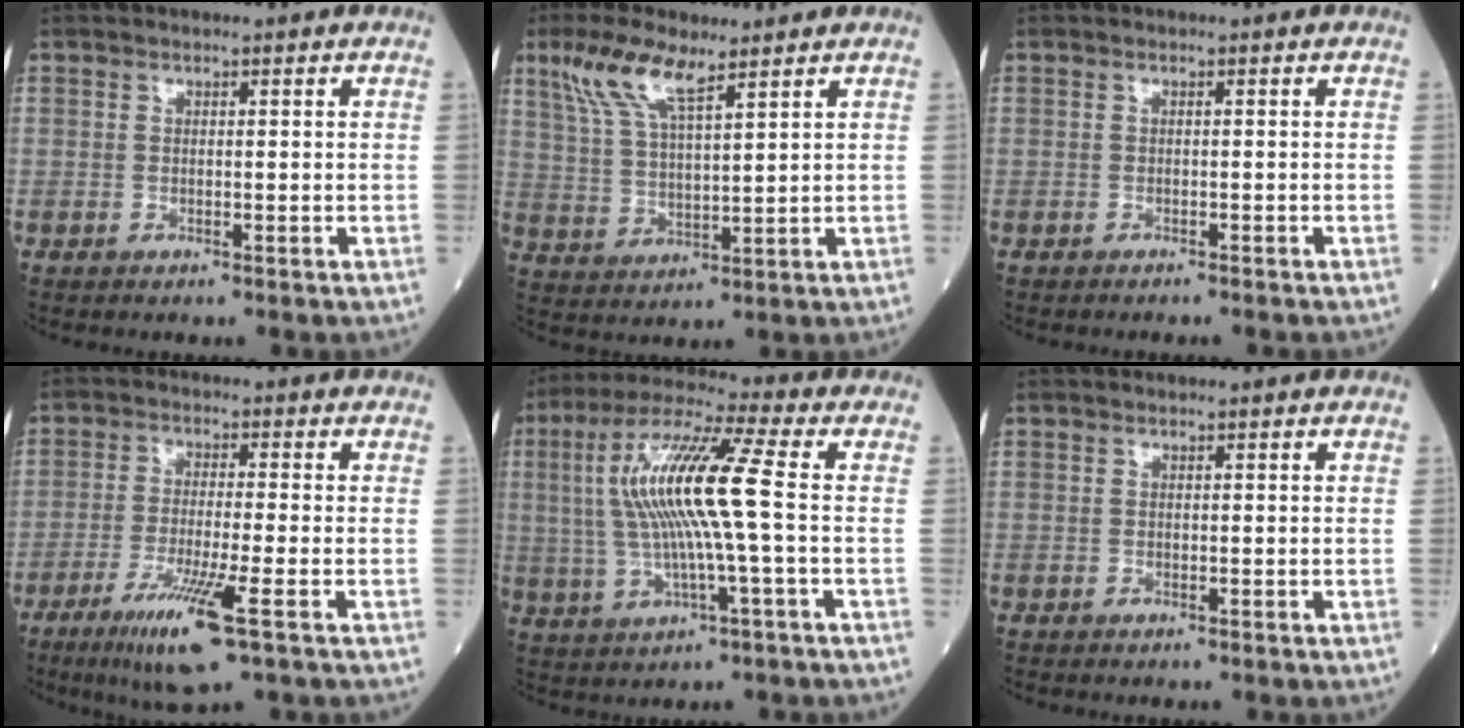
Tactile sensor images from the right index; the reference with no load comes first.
{"total": 8.5, "force": [5.6, 1.6, 6.2], "torque": [-0.138, 0.010, 0.118]}
{"total": 1.8, "force": [-1.6, 0.0, 0.7], "torque": [-0.014, -0.001, -0.017]}
{"total": 9.0, "force": [-4.6, -0.2, 7.7], "torque": [-0.149, -0.027, -0.079]}
{"total": 14.0, "force": [0.9, 0.4, 14.0], "torque": [-0.285, 0.016, 0.014]}
{"total": 0.0}